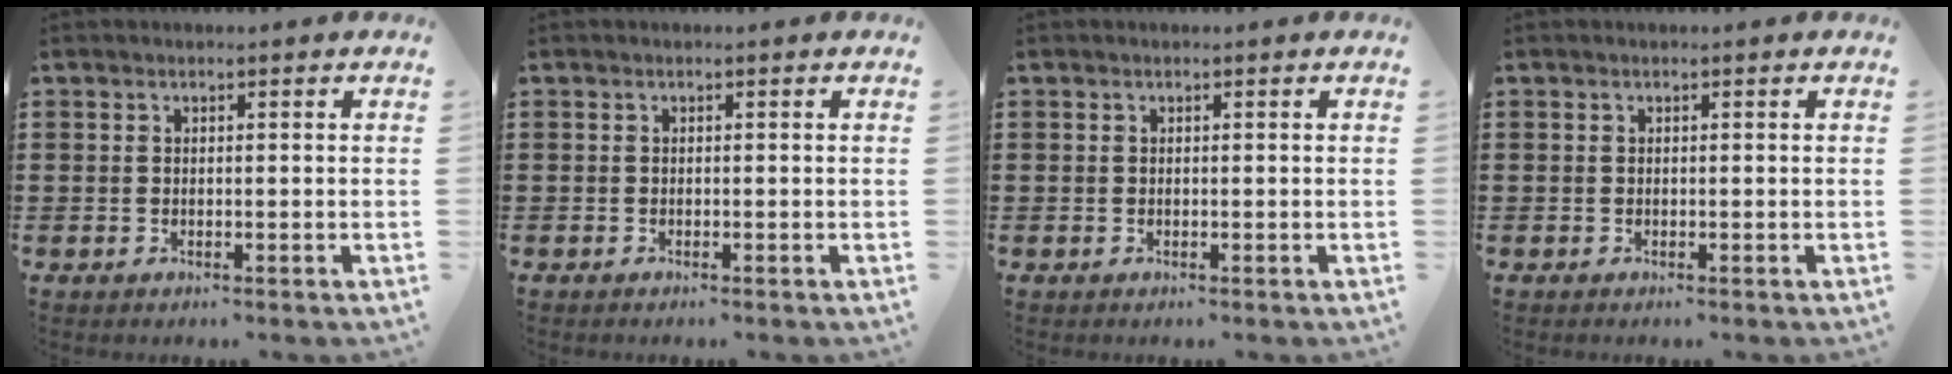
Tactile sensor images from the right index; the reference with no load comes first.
{"total": 0.0}
{"total": 0.0}
{"total": 0.0}